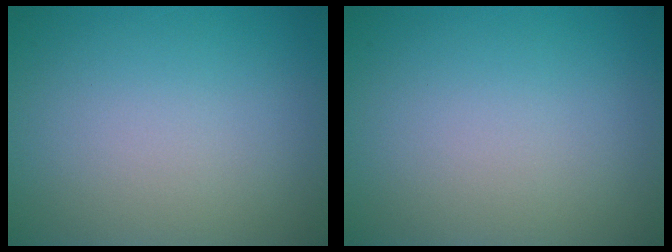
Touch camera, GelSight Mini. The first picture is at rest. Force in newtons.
{"total": 0.0}